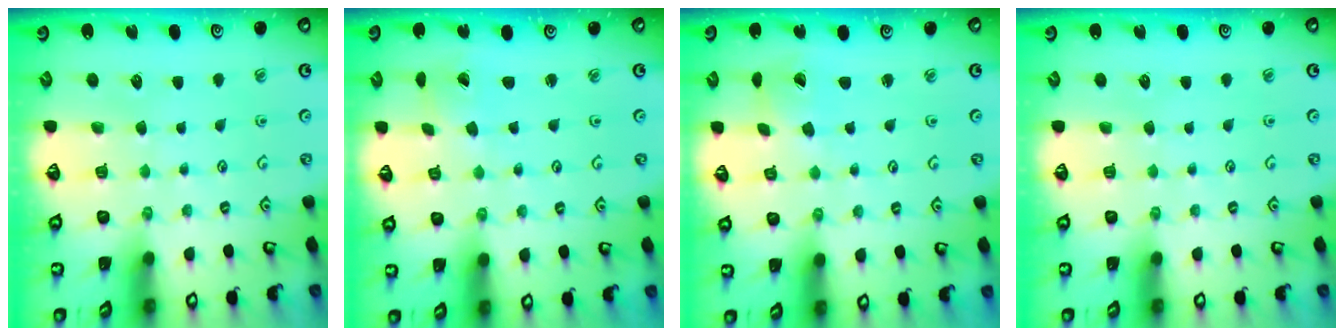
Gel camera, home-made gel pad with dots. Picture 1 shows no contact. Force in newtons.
{"total": 0.8, "press": 0.8, "slide": 0.1}
{"total": 1.8, "press": 1.7, "slide": 0.2}
{"total": 0.0}